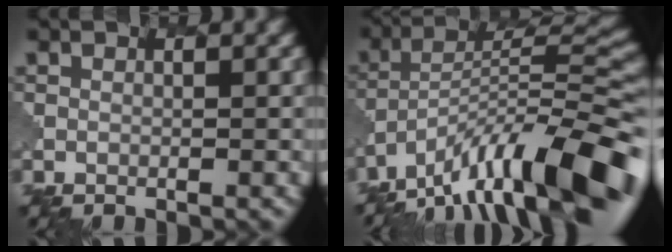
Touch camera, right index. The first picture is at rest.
{"total": 14.1, "force": [-9.1, 3.9, 10.1], "torque": [-0.163, 0.027, -0.156]}